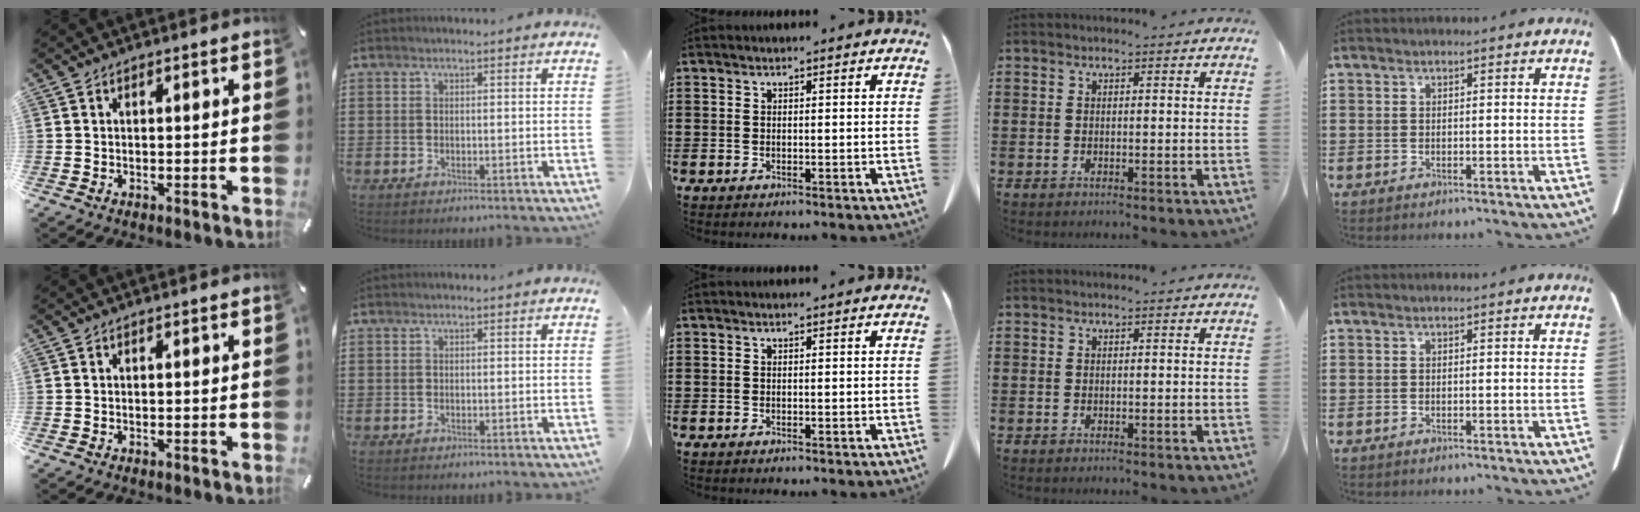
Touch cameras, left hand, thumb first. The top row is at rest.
{}